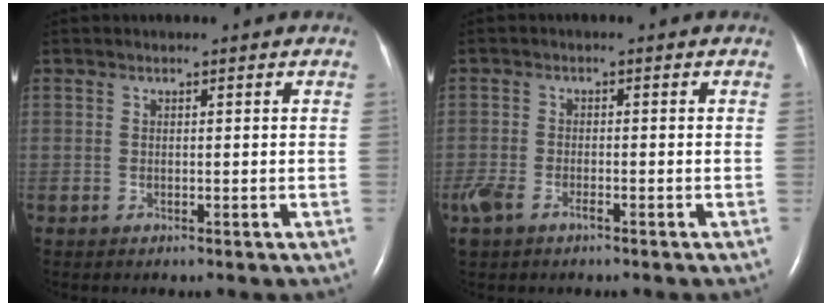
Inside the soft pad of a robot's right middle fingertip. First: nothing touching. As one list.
[{"total": 4.7, "force": [-2.9, 2.1, 3.0], "torque": [-0.069, -0.007, -0.054]}]